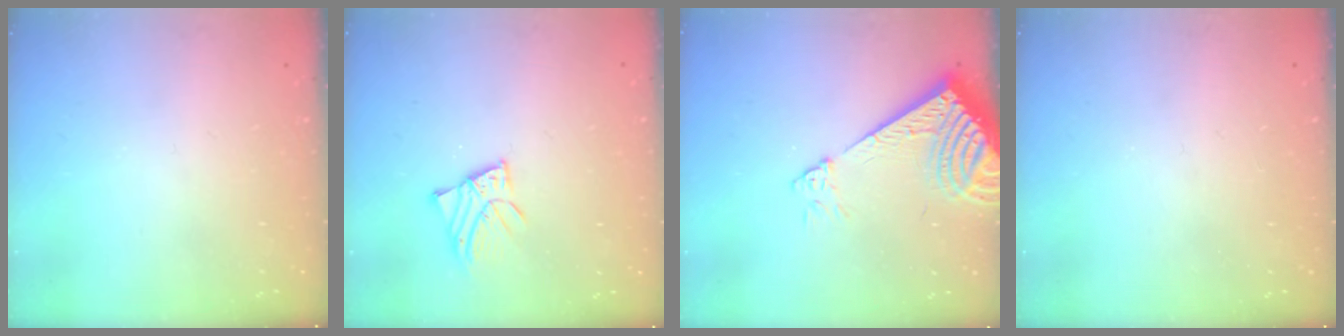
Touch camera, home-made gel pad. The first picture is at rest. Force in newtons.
{"total": 3.6, "press": 3.6, "slide": 0.2}
{"total": 10.2, "press": 10.0, "slide": 1.8}
{"total": 2.2, "press": 2.2, "slide": 0.0}